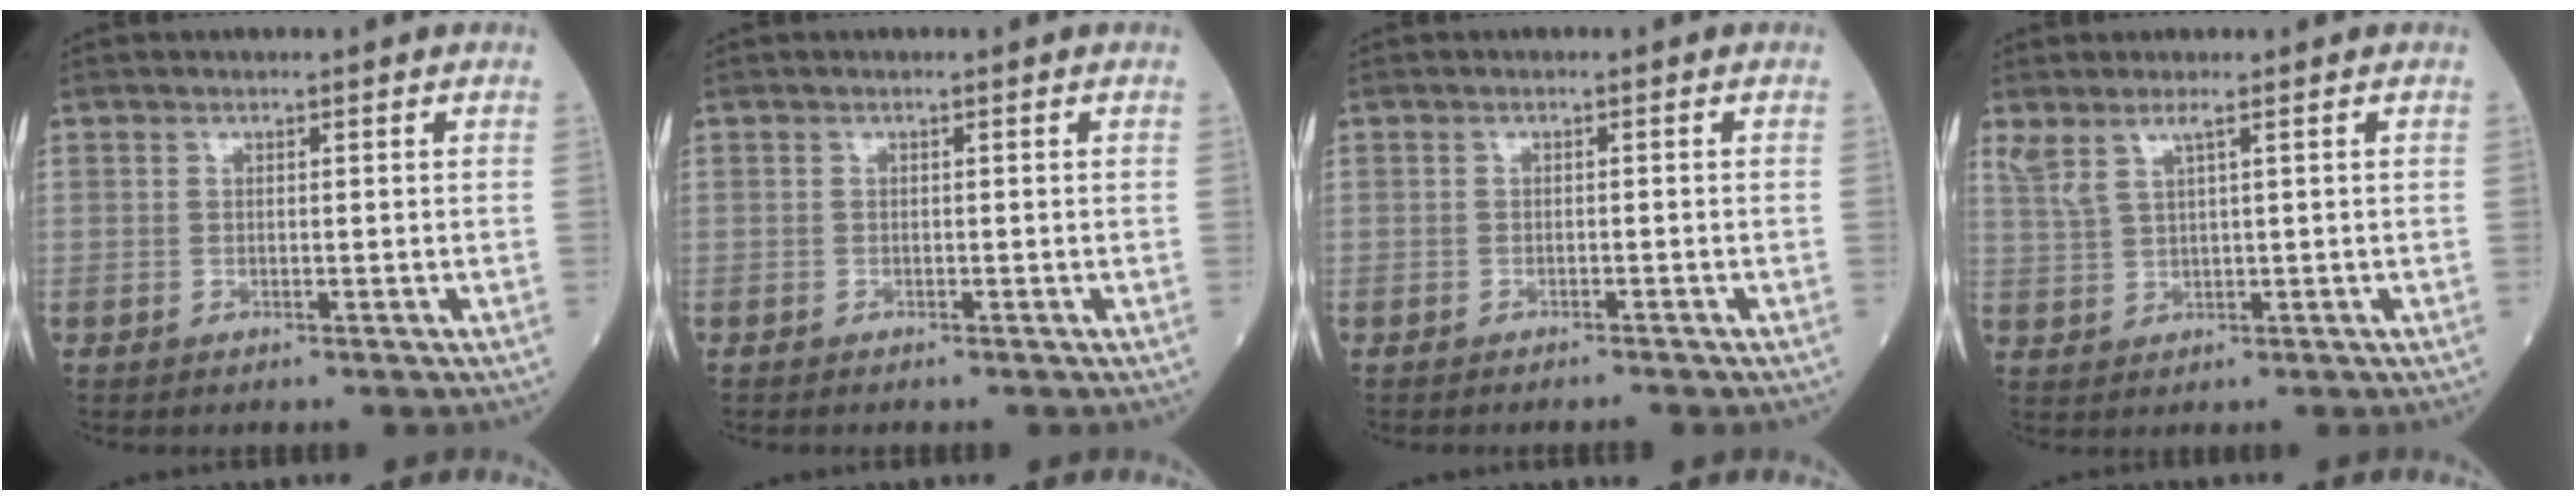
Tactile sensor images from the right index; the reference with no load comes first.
{"total": 0.0}
{"total": 1.3, "force": [-1.2, -0.2, 0.4], "torque": [-0.009, -0.001, -0.017]}
{"total": 3.5, "force": [2.2, 0.3, 2.6], "torque": [-0.069, 0.011, 0.055]}